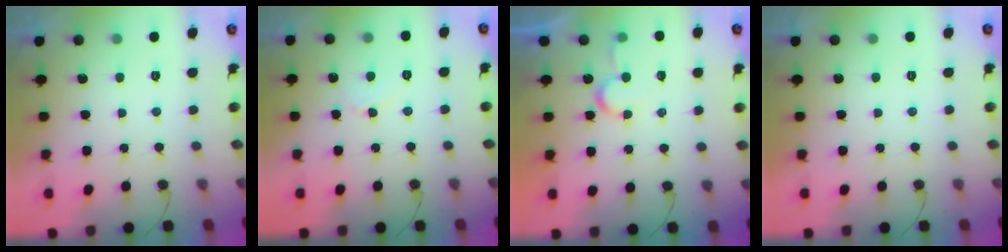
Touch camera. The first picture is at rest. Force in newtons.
{"total": 4.2, "press": 4.2, "slide": 0.4}
{"total": 5.8, "press": 5.8, "slide": 0.4}
{"total": 1.7, "press": 1.7, "slide": 0.1}